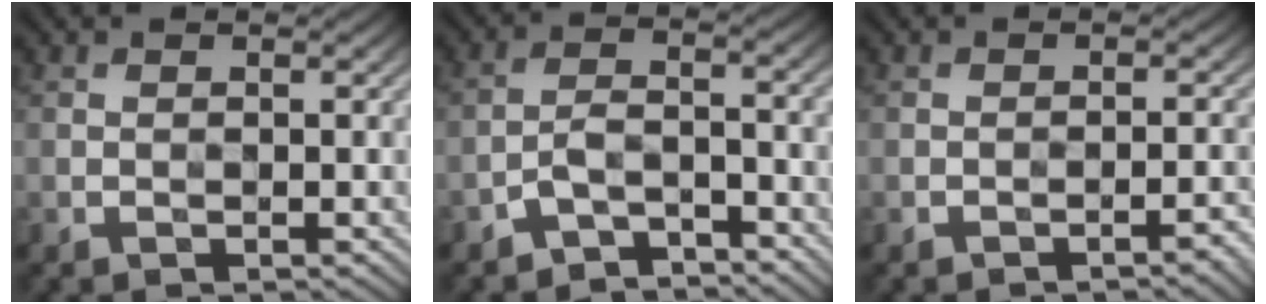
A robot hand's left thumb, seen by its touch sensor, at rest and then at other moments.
{"total": 4.8, "force": [-3.8, 1.5, 2.4], "torque": [-0.045, 0.007, -0.078]}
{"total": 1.9, "force": [-1.5, 0.2, 1.1], "torque": [-0.012, 0.010, -0.022]}